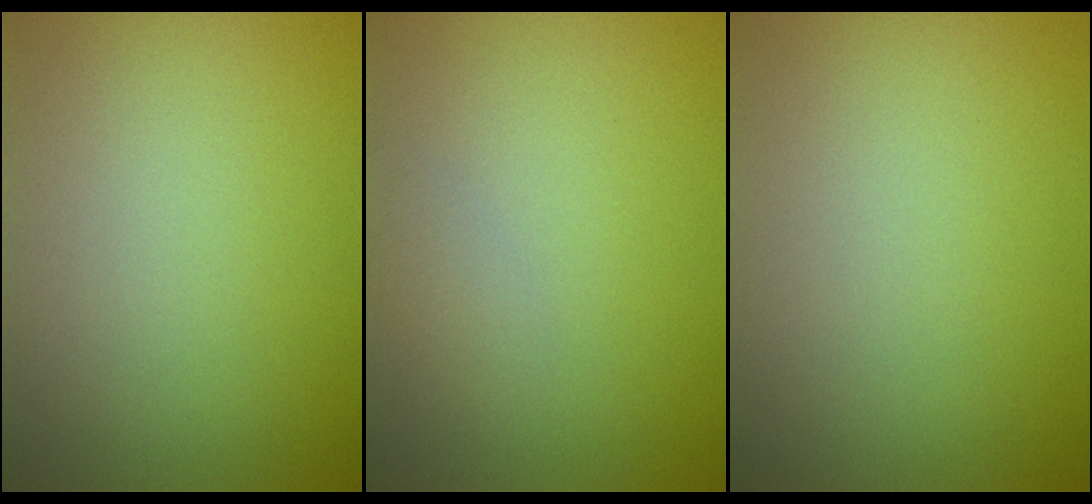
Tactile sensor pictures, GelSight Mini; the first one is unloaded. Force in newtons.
{"total": 1.0, "press": 1.0, "slide": 0.0}
{"total": 0.0}